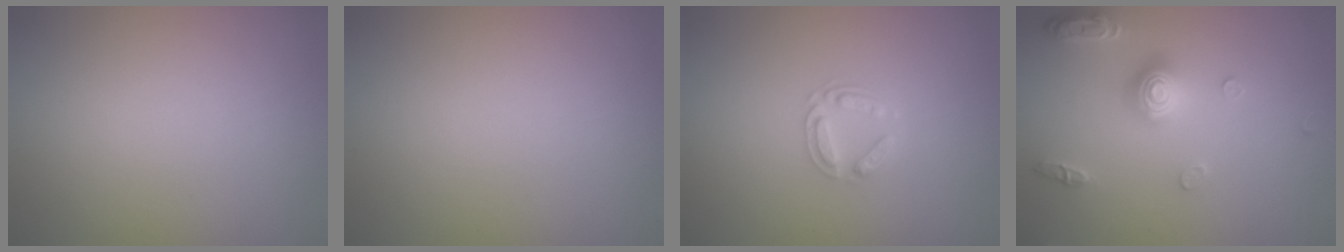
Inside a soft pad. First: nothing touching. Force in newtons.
{"total": 0.0}
{"total": 2.2, "press": 2.2, "slide": 0.3}
{"total": 2.9, "press": 2.9, "slide": 0.2}